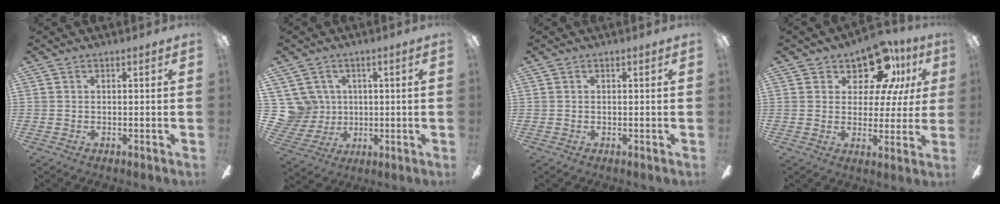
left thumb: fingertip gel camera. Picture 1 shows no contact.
{"total": 9.1, "force": [2.6, 8.5, 1.5], "torque": [-0.060, -0.012, 0.058]}
{"total": 0.0}
{"total": 14.0, "force": [8.8, 7.3, 8.1], "torque": [-0.125, -0.041, 0.154]}